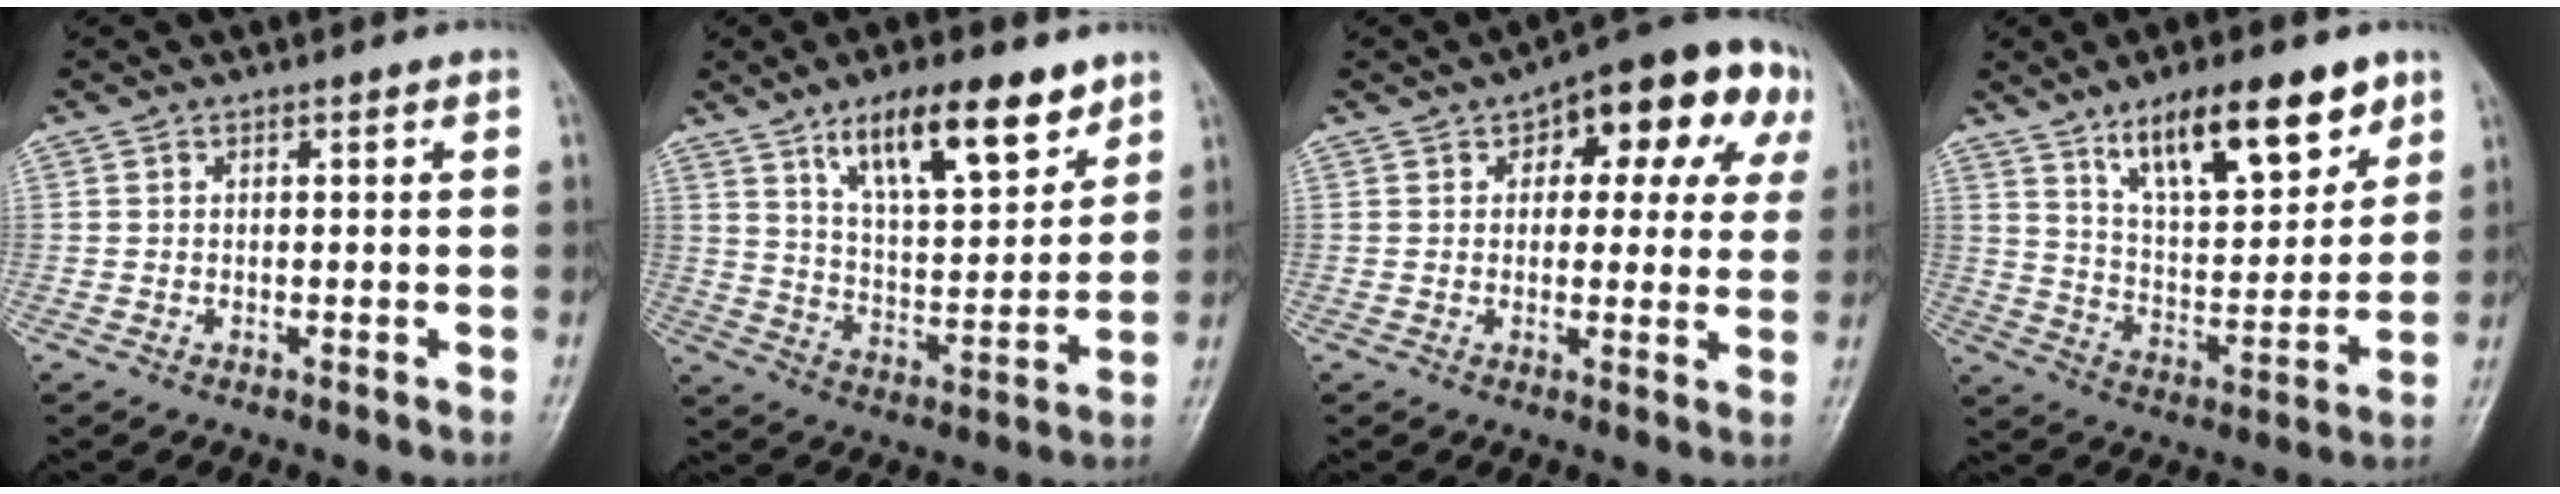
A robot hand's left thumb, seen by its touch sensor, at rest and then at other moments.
{"total": 16.2, "force": [9.9, 5.8, 11.4], "torque": [-0.152, -0.047, 0.170]}
{"total": 20.4, "force": [8.9, 10.0, 15.4], "torque": [-0.166, 0.016, 0.118]}
{"total": 17.9, "force": [10.8, 6.8, 12.5], "torque": [-0.155, -0.050, 0.185]}